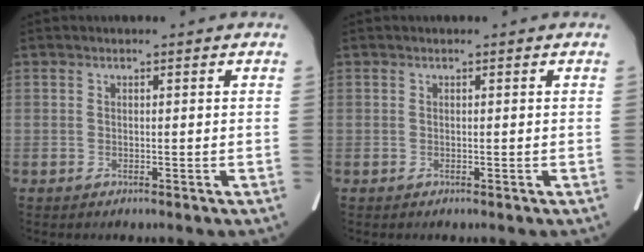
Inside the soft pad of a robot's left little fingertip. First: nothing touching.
{"total": 0.0}